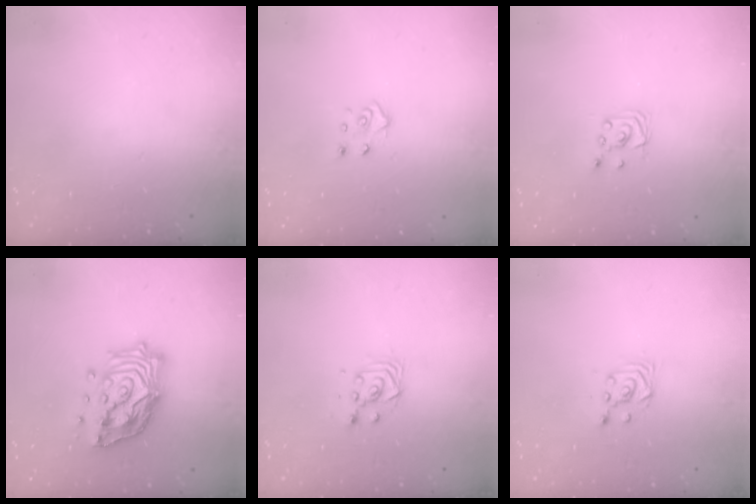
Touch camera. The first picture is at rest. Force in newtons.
{"total": 4.6, "press": 4.6, "slide": 0.4}
{"total": 2.3, "press": 2.2, "slide": 0.3}
{"total": 16.9, "press": 16.7, "slide": 2.3}
{"total": 4.3, "press": 4.3, "slide": 0.6}
{"total": 3.6, "press": 3.6, "slide": 0.3}